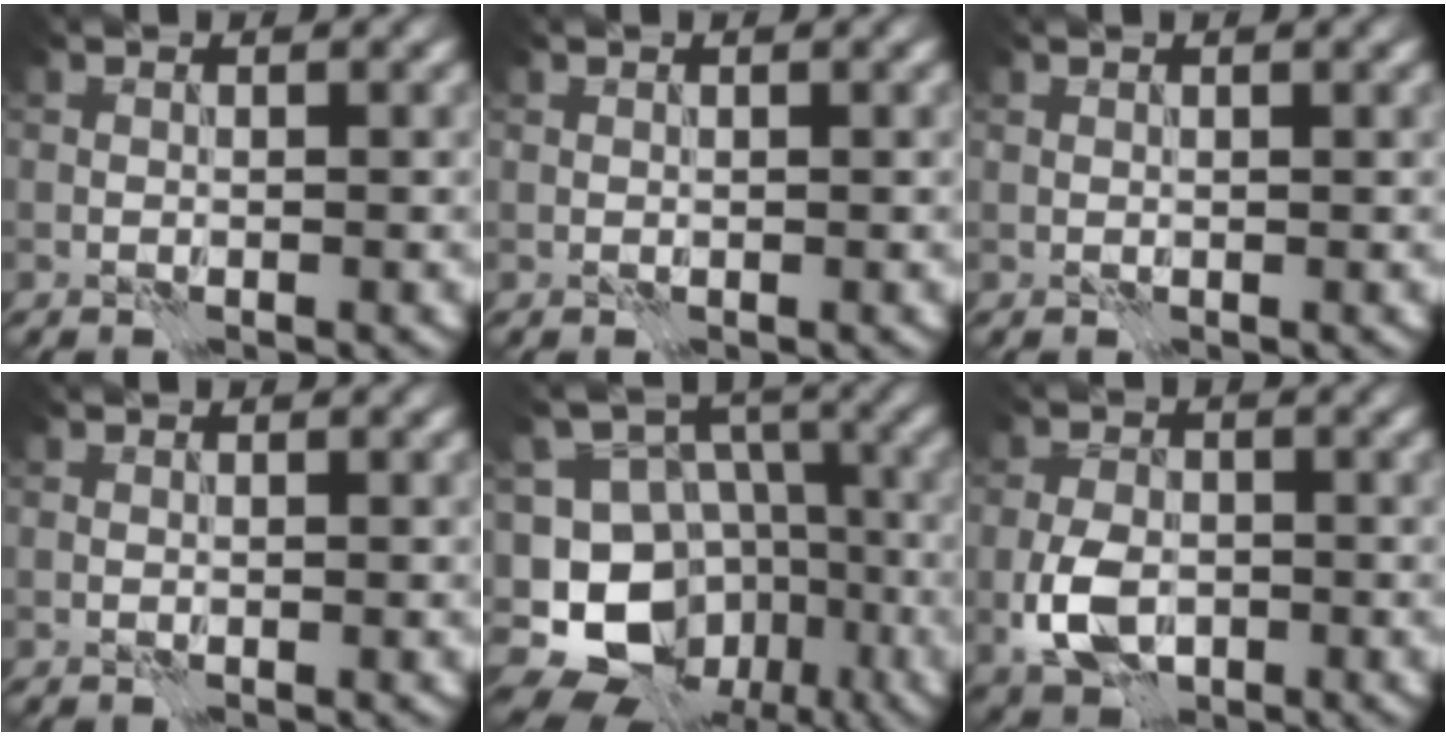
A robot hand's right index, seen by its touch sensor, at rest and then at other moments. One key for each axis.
{"total": 0.0}
{"total": 1.1, "fx": 1.0, "fy": 0.1, "fz": 0.5, "tx": -0.009, "ty": -0.002, "tz": 0.012}
{"total": 0.0}
{"total": 15.3, "fx": -7.9, "fy": 11.8, "fz": 5.6, "tx": -0.118, "ty": -0.028, "tz": -0.126}
{"total": 5.2, "fx": -1.5, "fy": 3.5, "fz": 3.6, "tx": -0.078, "ty": -0.007, "tz": -0.033}